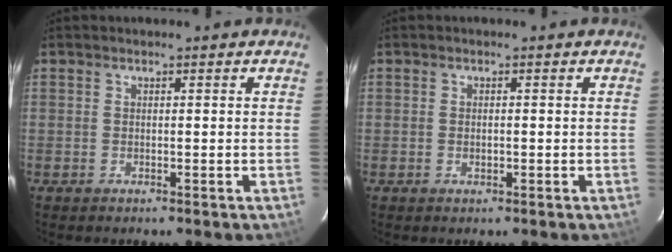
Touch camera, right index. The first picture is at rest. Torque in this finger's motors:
{"motor_torque": [-0.09, 0.11, -0.07, 0.00]}